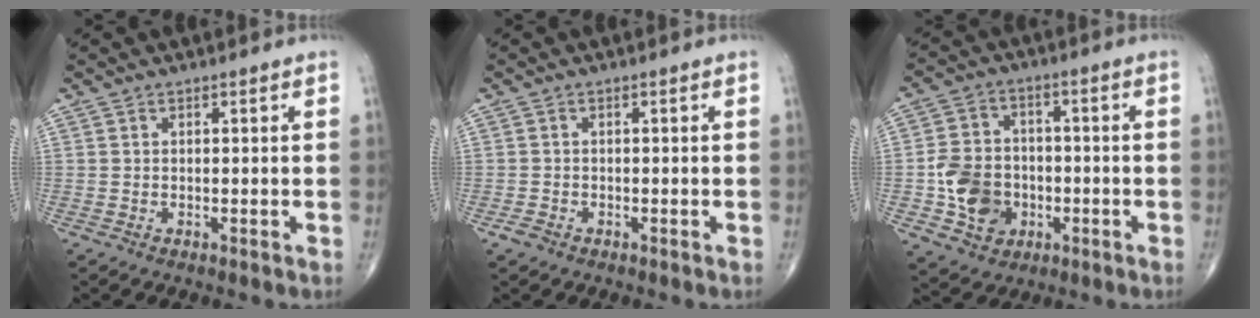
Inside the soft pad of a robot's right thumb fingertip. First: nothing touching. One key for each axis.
{"total": 1.4, "fx": -1.0, "fy": 0.9, "fz": 0.6, "tx": -0.012, "ty": 0.002, "tz": -0.018}
{"total": 10.8, "fx": -2.6, "fy": 8.8, "fz": 5.7, "tx": -0.070, "ty": 0.016, "tz": -0.046}